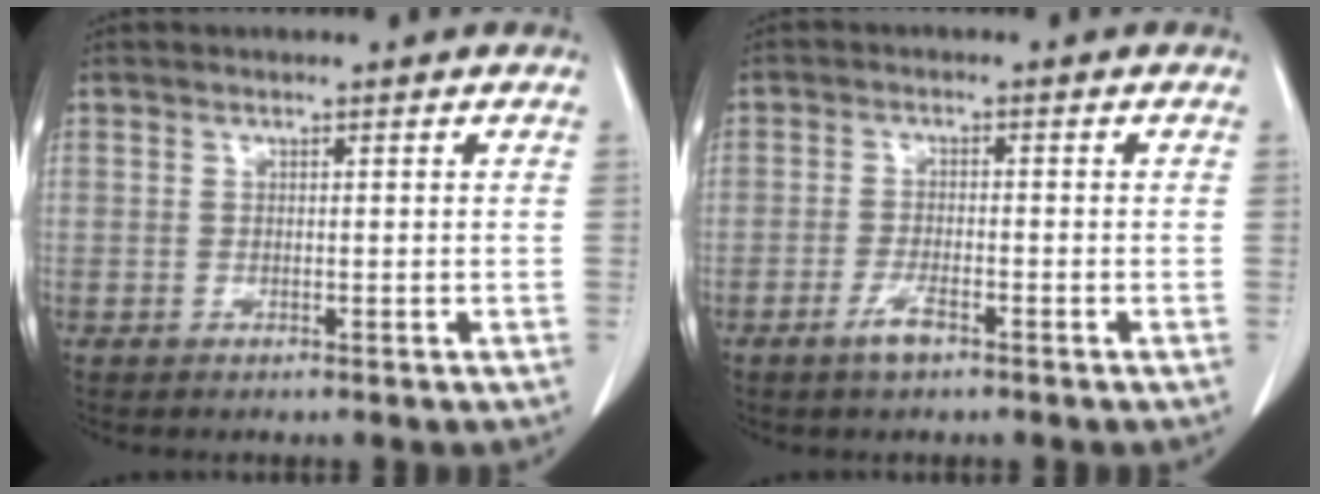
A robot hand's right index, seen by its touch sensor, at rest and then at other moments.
{"total": 3.1, "force": [-2.0, 0.6, 2.2], "torque": [-0.048, -0.002, -0.037]}